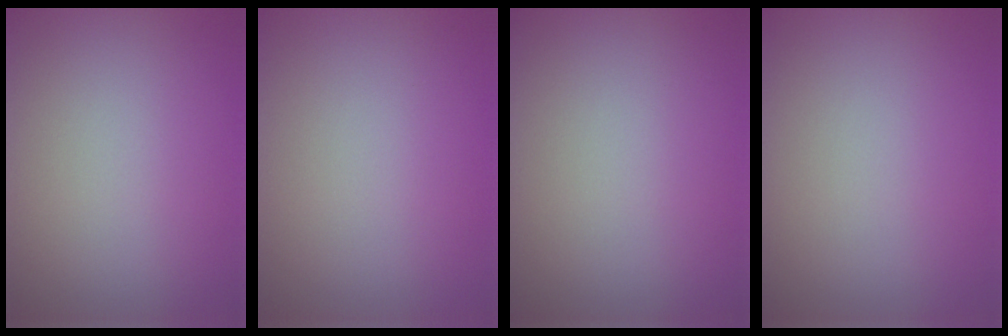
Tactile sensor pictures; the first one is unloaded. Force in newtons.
{"total": 0.0}
{"total": 0.0}
{"total": 0.0}